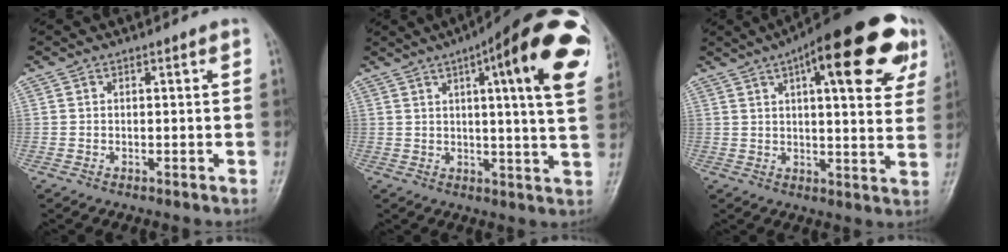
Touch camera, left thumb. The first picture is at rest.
{"total": 23.0, "force": [8.8, 4.8, 20.7], "torque": [-0.248, -0.006, 0.110]}
{"total": 22.2, "force": [10.3, 7.2, 18.3], "torque": [-0.228, -0.004, 0.135]}